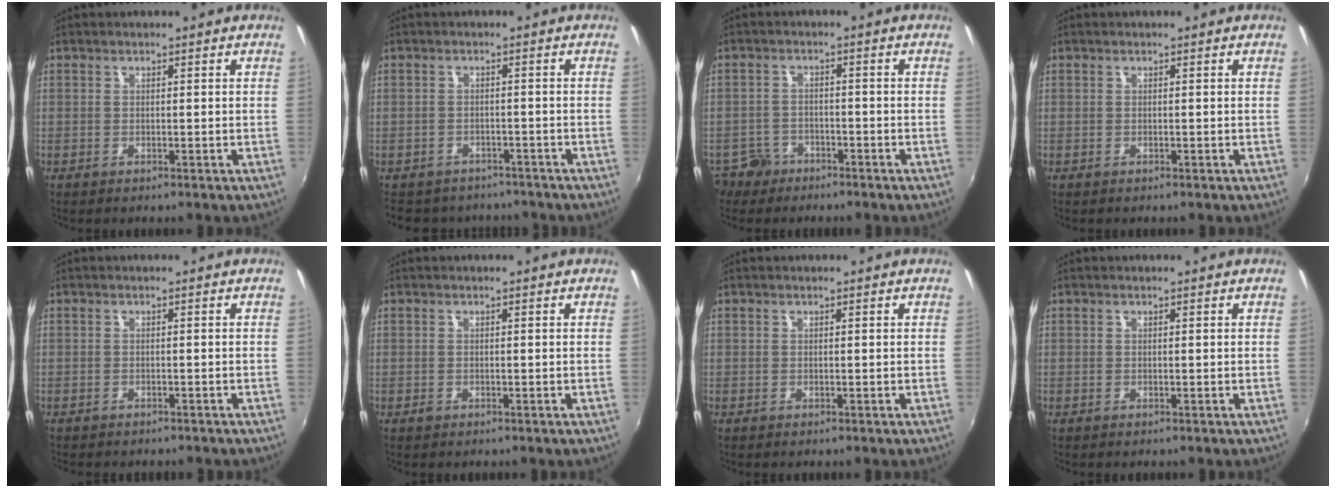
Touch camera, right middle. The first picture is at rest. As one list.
[{"total": 6.9, "force": [-5.6, 3.9, 1.2], "torque": [-0.030, 0.012, -0.079]}, {"total": 5.1, "force": [-3.6, 3.5, 0.6], "torque": [-0.027, 0.011, -0.066]}, {"total": 0.0}, {"total": 2.3, "force": [-2.1, 0.7, 0.6], "torque": [-0.018, -0.012, -0.031]}, {"total": 0.7, "force": [-0.4, 0.5, 0.1], "torque": [-0.003, -0.002, -0.008]}, {"total": 0.0}, {"total": 0.0}]